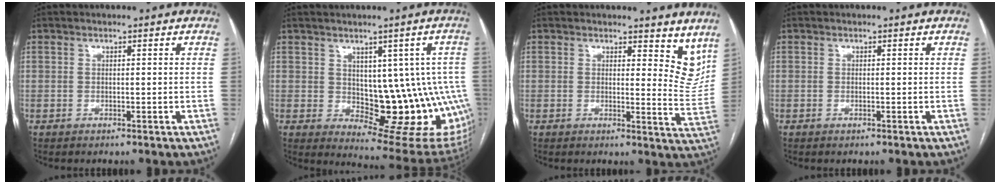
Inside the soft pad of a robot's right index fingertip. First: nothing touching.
{"total": 14.7, "force": [-0.5, 7.2, 12.8], "torque": [-0.116, 0.010, 0.014]}
{"total": 8.3, "force": [6.8, 3.1, 3.5], "torque": [-0.021, -0.034, 0.061]}
{"total": 0.0}